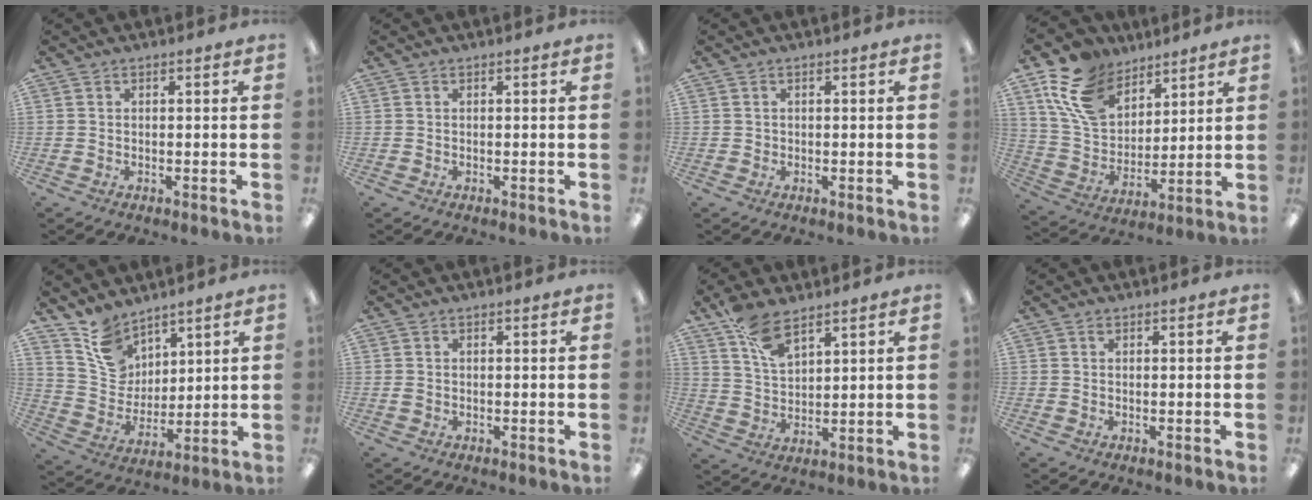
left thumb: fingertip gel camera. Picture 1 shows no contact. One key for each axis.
{"total": 0.0}
{"total": 0.6, "fx": 0.1, "fy": 0.6, "fz": 0.1, "tx": -0.002, "ty": 0.006, "tz": -0.001}
{"total": 16.4, "fx": 10.5, "fy": 10.2, "fz": 7.4, "tx": -0.167, "ty": -0.042, "tz": 0.203}
{"total": 11.0, "fx": 8.4, "fy": 6.8, "fz": 2.4, "tx": -0.068, "ty": -0.048, "tz": 0.167}
{"total": 0.9, "fx": 0.1, "fy": 0.7, "fz": 0.5, "tx": -0.010, "ty": 0.005, "tz": 0.000}
{"total": 9.3, "fx": 6.7, "fy": 3.9, "fz": 5.2, "tx": -0.094, "ty": -0.032, "tz": 0.121}
{"total": 0.5, "fx": 0.3, "fy": 0.3, "fz": 0.3, "tx": -0.007, "ty": 0.004, "tz": 0.005}